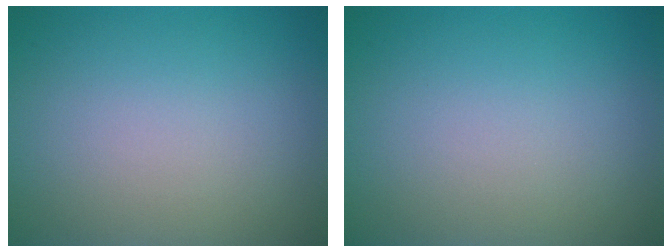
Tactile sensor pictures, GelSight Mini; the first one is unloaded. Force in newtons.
{"total": 0.0}